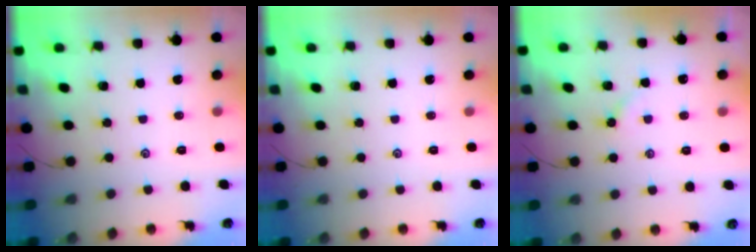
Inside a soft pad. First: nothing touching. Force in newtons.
{"total": 0.0}
{"total": 3.0, "press": 3.0, "slide": 0.4}